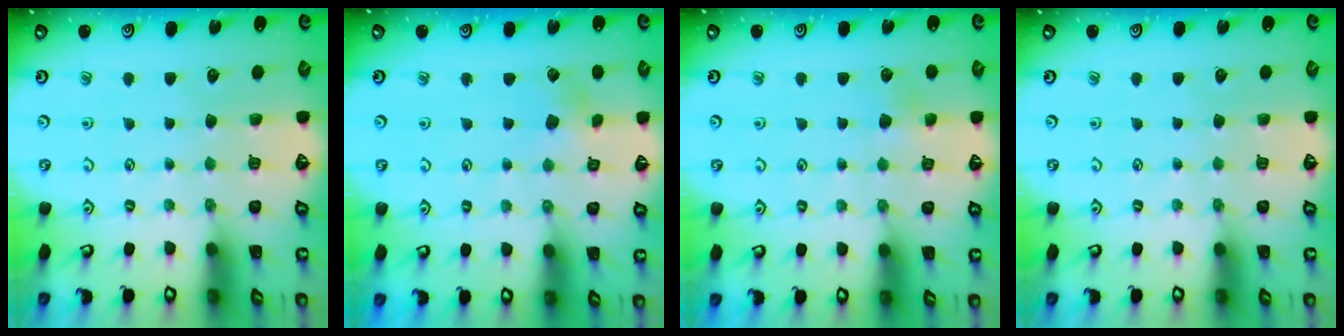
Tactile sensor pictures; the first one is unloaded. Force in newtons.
{"total": 2.5, "press": 2.5, "slide": 0.4}
{"total": 3.6, "press": 3.6, "slide": 0.3}
{"total": 0.0}